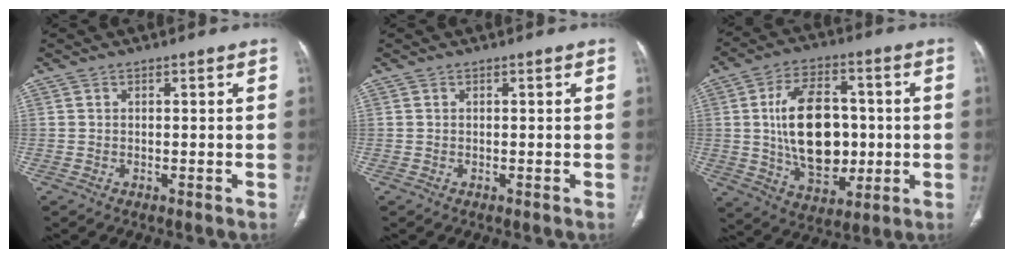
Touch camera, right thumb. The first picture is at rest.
{"total": 0.0}
{"total": 17.9, "force": [0.3, 11.4, 13.9], "torque": [-0.199, 0.005, 0.016]}